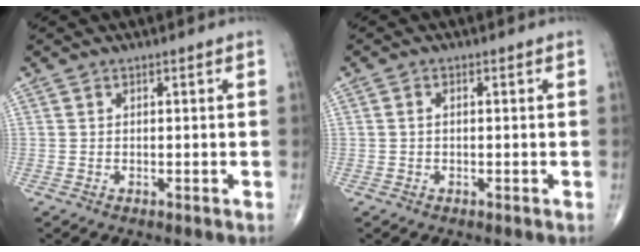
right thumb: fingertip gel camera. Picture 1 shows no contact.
{"total": 1.0, "force": [0.0, 0.6, 0.8], "torque": [-0.014, 0.004, -0.002]}